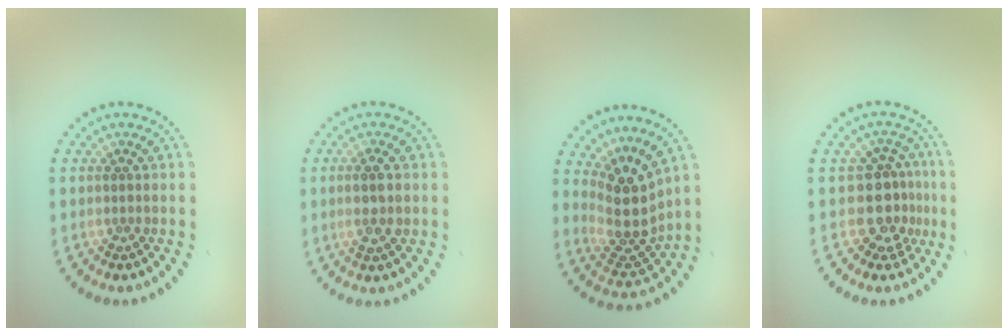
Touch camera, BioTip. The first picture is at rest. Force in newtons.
{"total": 2.3, "press": 2.1, "slide": 0.8}
{"total": 4.5, "press": 3.4, "slide": 2.9}
{"total": 3.5, "press": 2.6, "slide": 2.3}